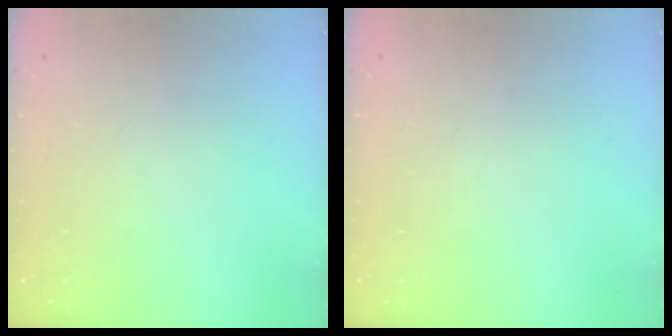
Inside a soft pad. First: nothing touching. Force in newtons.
{"total": 0.0}